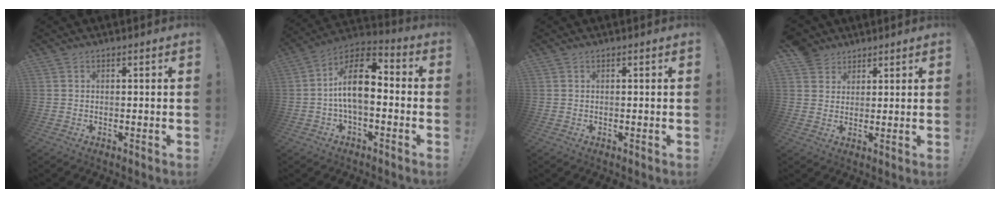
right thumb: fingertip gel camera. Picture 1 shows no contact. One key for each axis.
{"total": 14.0, "fx": -0.5, "fy": 7.0, "fz": 12.2, "tx": -0.227, "ty": 0.015, "tz": -0.008}
{"total": 0.0}
{"total": 5.2, "fx": 3.6, "fy": 3.7, "fz": 0.2, "tx": -0.003, "ty": -0.024, "tz": 0.069}